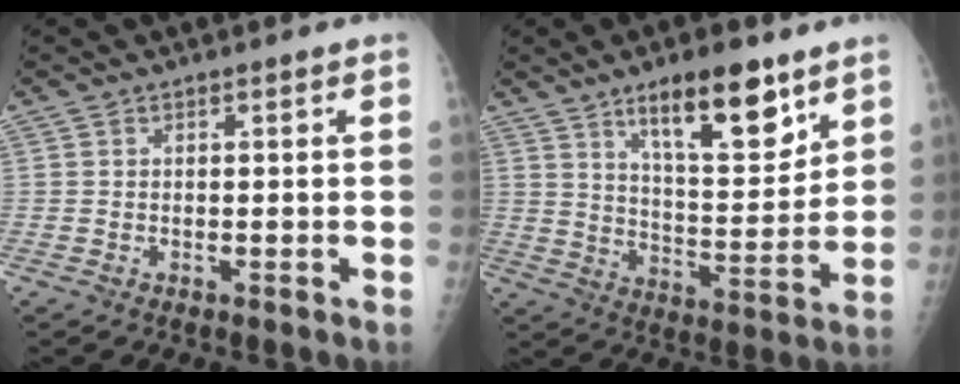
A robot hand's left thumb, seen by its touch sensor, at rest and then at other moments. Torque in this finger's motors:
{"motor_torque": [3.07, 1.93, 1.40, -0.66, 0.37]}